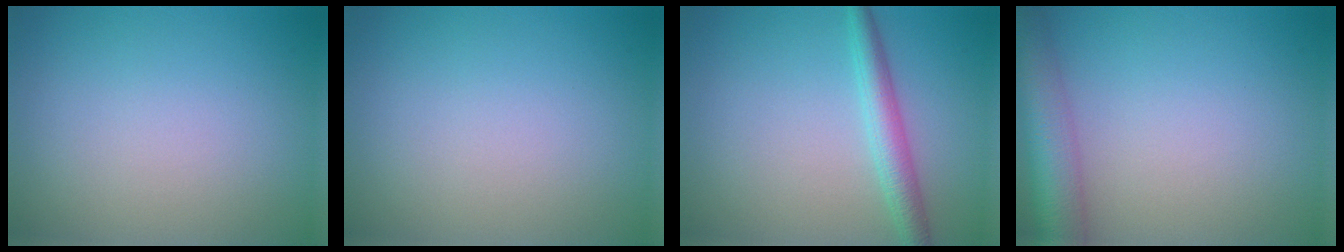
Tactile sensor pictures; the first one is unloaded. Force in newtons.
{"total": 0.0}
{"total": 2.9, "press": 2.9, "slide": 0.0}
{"total": 6.1, "press": 6.1, "slide": 0.3}